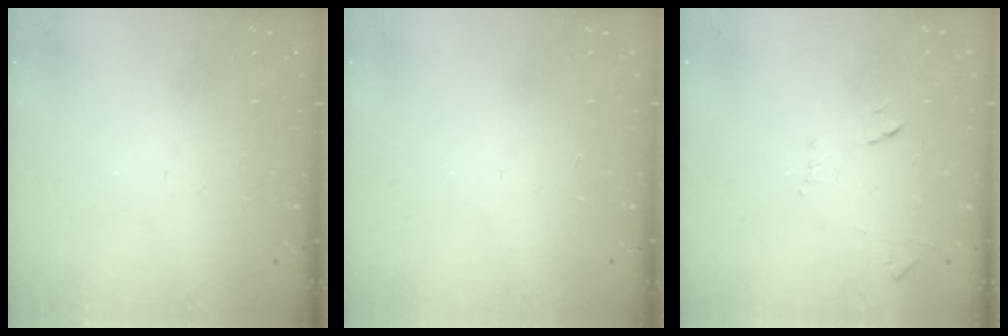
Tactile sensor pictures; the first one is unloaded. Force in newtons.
{"total": 0.0}
{"total": 7.8, "press": 7.8, "slide": 0.6}